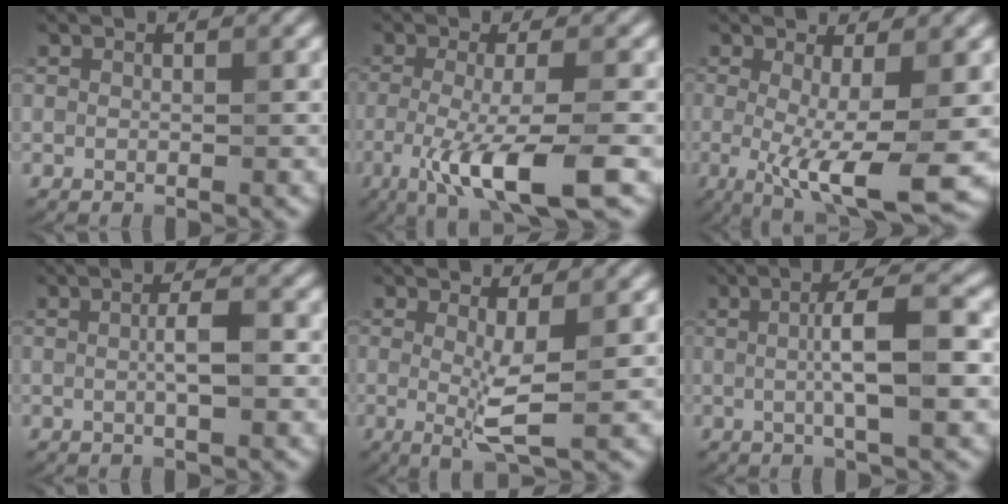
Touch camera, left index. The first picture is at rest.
{"total": 7.5, "force": [-3.3, 1.2, 6.6], "torque": [-0.114, -0.009, -0.062]}
{"total": 8.4, "force": [-1.5, 2.0, 8.0], "torque": [-0.136, -0.025, -0.022]}
{"total": 2.4, "force": [0.0, 0.4, 2.3], "torque": [-0.044, 0.005, -0.001]}
{"total": 3.4, "force": [0.1, 0.5, 3.4], "torque": [-0.065, -0.013, 0.002]}
{"total": 5.9, "force": [0.2, 1.2, 5.8], "torque": [-0.094, 0.011, 0.001]}